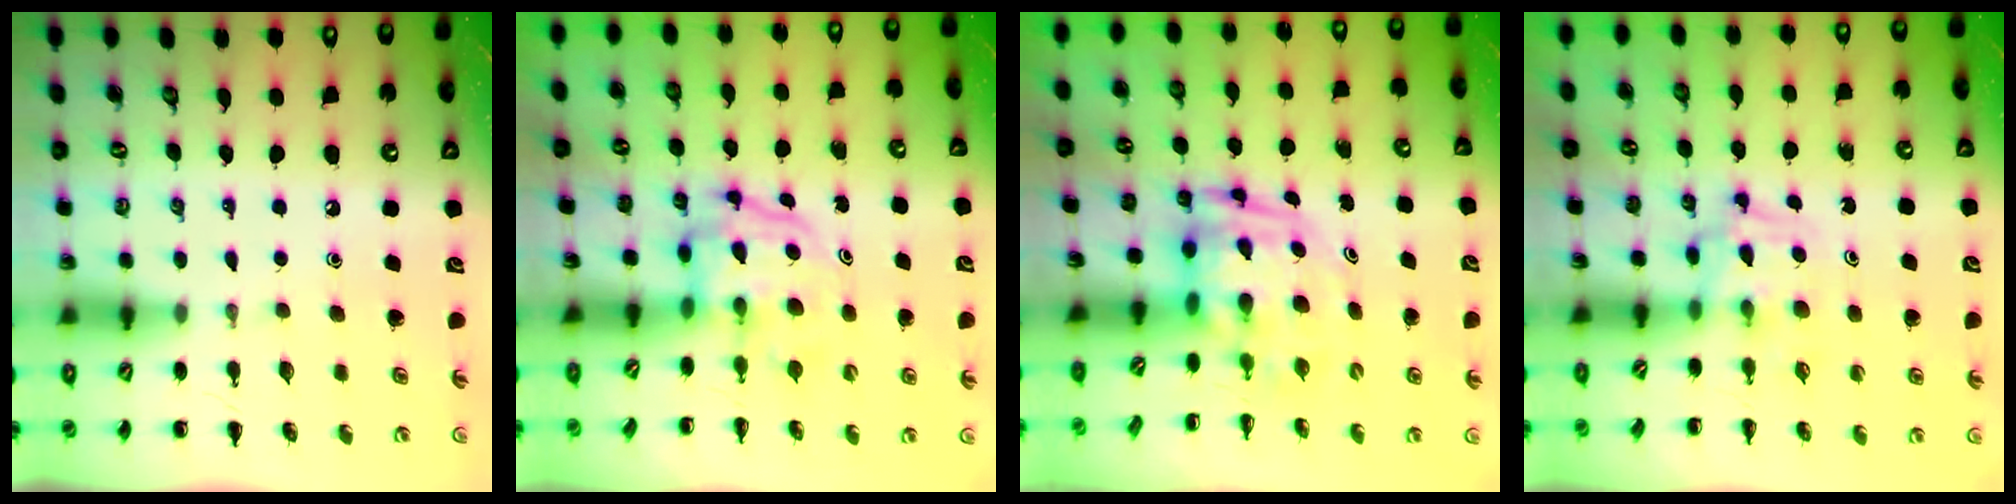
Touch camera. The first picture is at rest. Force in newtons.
{"total": 3.8, "press": 3.7, "slide": 0.6}
{"total": 3.3, "press": 3.3, "slide": 0.7}
{"total": 4.0, "press": 4.0, "slide": 0.3}